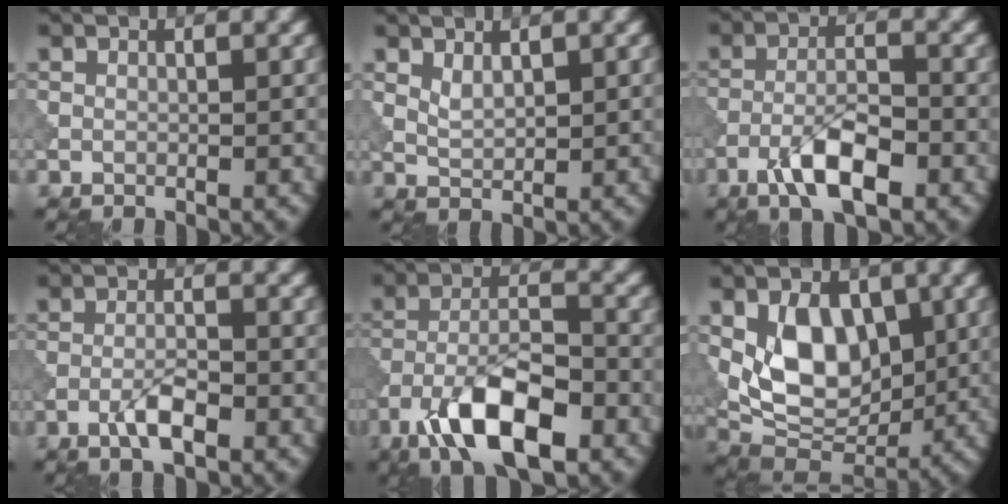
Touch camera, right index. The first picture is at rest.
{"total": 1.6, "force": [0.9, 0.7, 1.1], "torque": [-0.025, -0.003, 0.023]}
{"total": 5.6, "force": [-3.2, 1.7, 4.3], "torque": [-0.079, 0.005, -0.062]}
{"total": 2.9, "force": [-1.6, 0.8, 2.3], "torque": [-0.047, 0.004, -0.034]}
{"total": 9.4, "force": [-5.2, 3.4, 7.0], "torque": [-0.122, 0.009, -0.099]}
{"total": 7.5, "force": [0.9, 4.9, 5.6], "torque": [-0.093, -0.013, 0.016]}